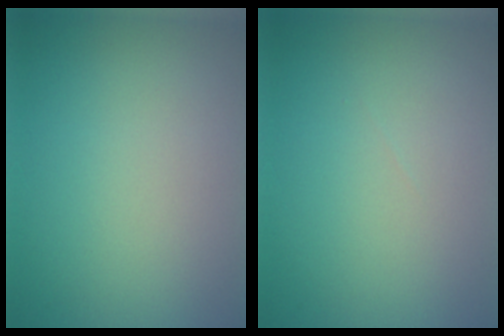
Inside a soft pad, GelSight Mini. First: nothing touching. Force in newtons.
{"total": 0.0}